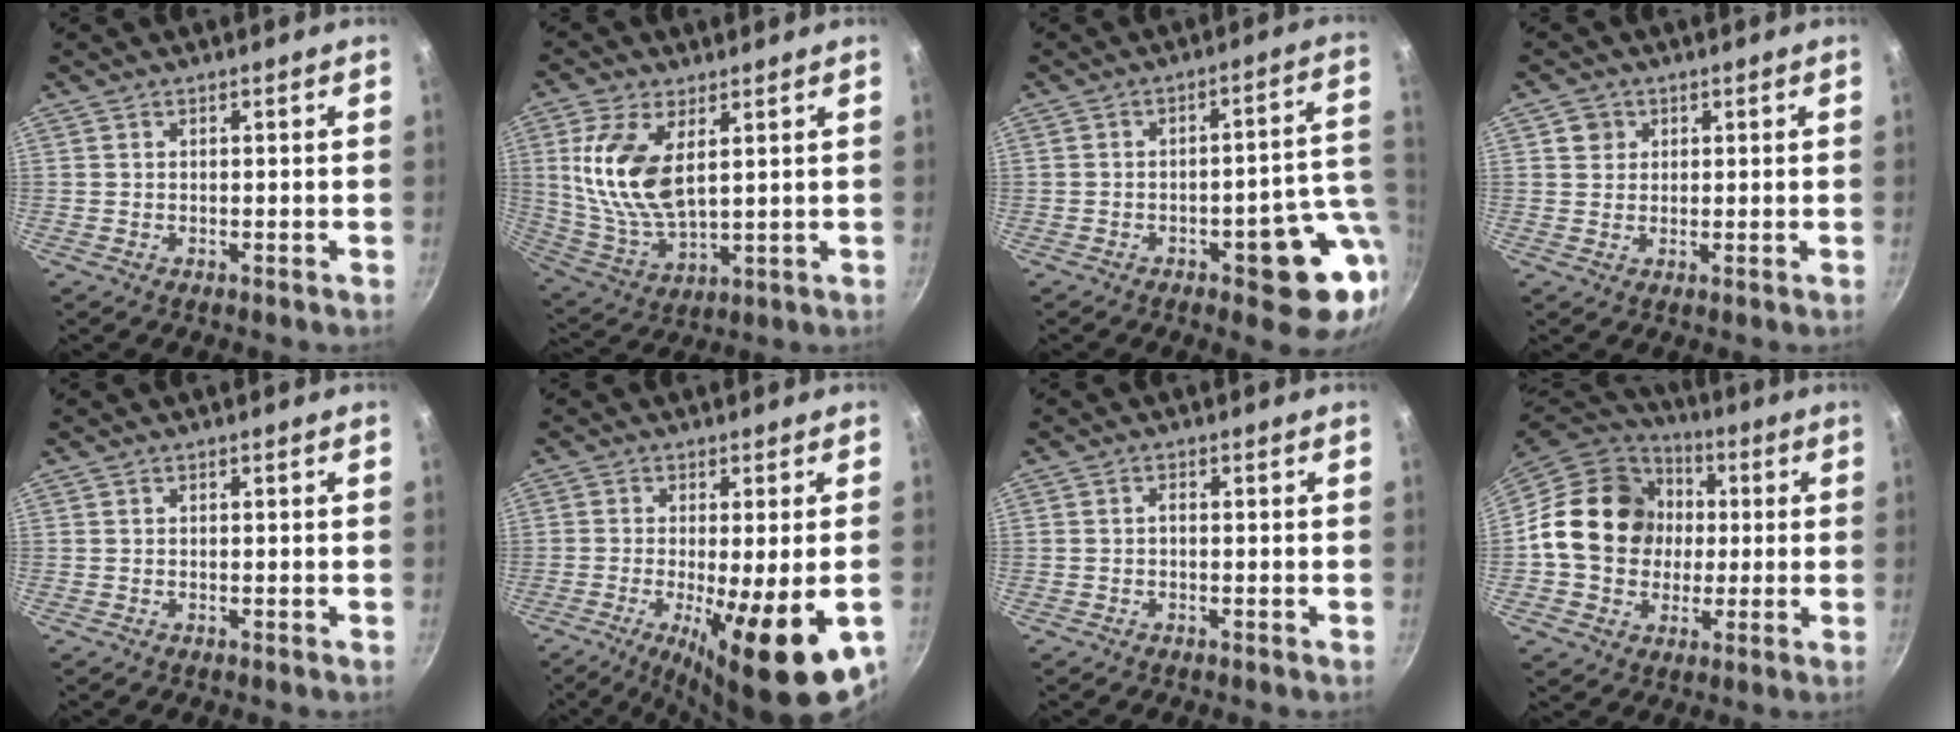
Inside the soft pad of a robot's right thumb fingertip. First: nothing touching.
{"total": 13.8, "force": [3.7, 6.9, 11.3], "torque": [-0.222, -0.020, 0.083]}
{"total": 13.8, "force": [-3.9, 5.4, 12.1], "torque": [-0.098, 0.031, -0.048]}
{"total": 2.9, "force": [1.0, 2.6, 0.7], "torque": [0.007, 0.004, 0.013]}
{"total": 0.0}
{"total": 16.6, "force": [-5.3, 4.0, 15.2], "torque": [-0.234, -0.018, -0.068]}
{"total": 0.8, "force": [-0.3, 0.3, 0.7], "torque": [-0.021, 0.008, -0.006]}
{"total": 19.1, "force": [1.1, 16.0, 10.4], "torque": [-0.153, 0.029, 0.013]}